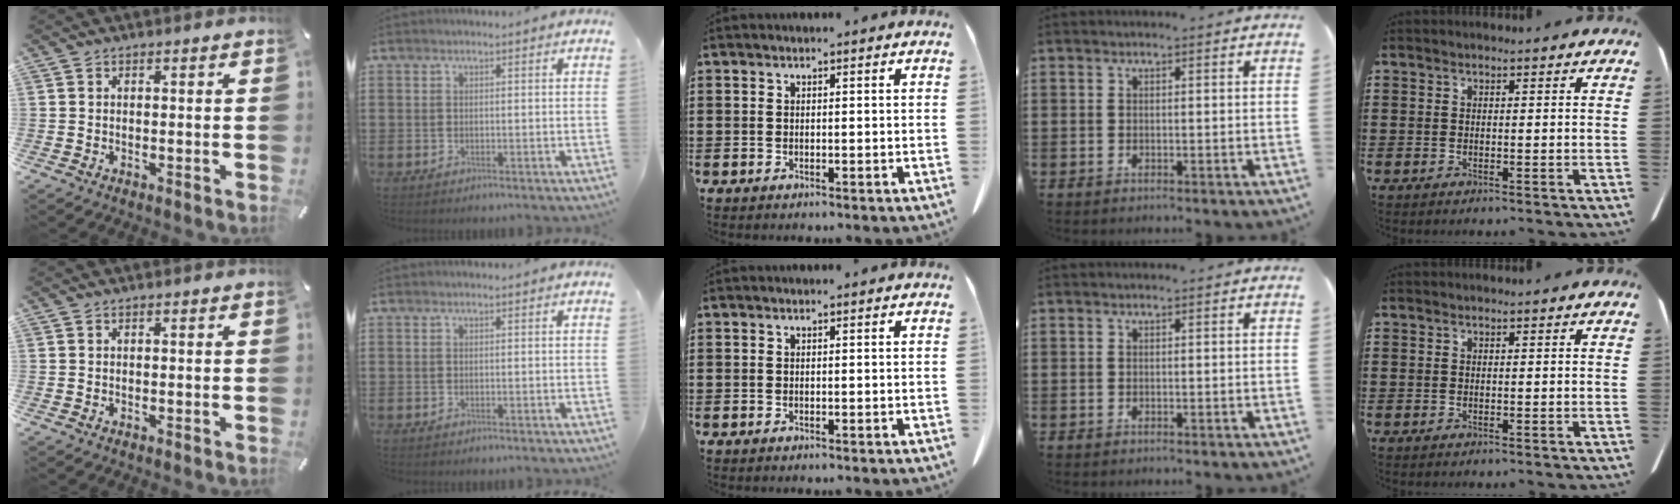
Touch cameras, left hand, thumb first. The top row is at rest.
{}